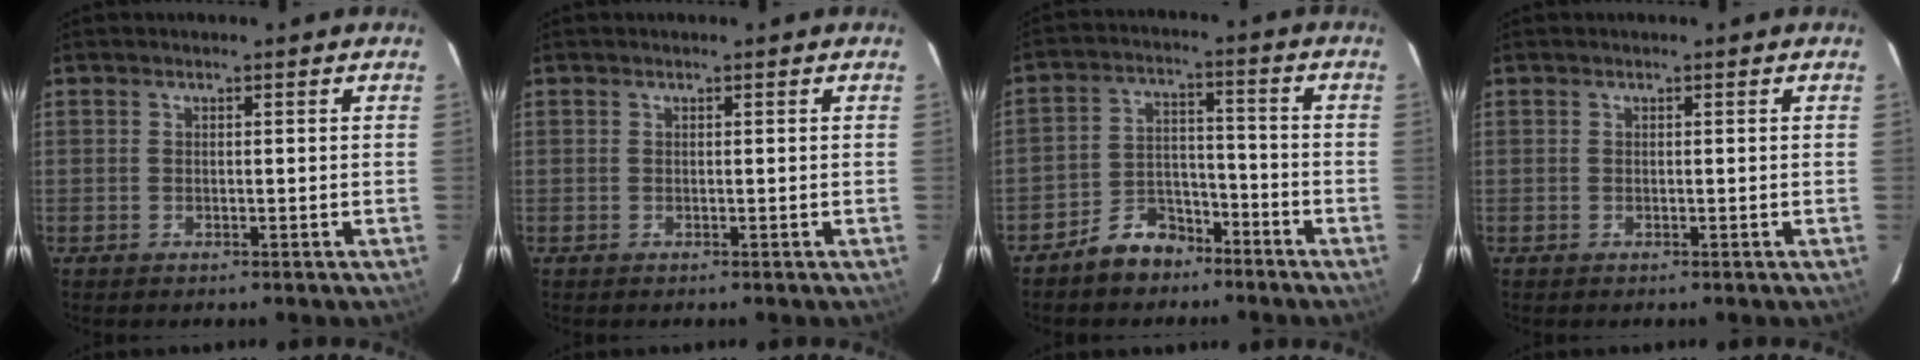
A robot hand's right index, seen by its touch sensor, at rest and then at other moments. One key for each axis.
{"total": 0.0}
{"total": 8.0, "fx": -6.1, "fy": 4.5, "fz": 2.3, "tx": -0.052, "ty": 0.025, "tz": -0.096}
{"total": 0.0}